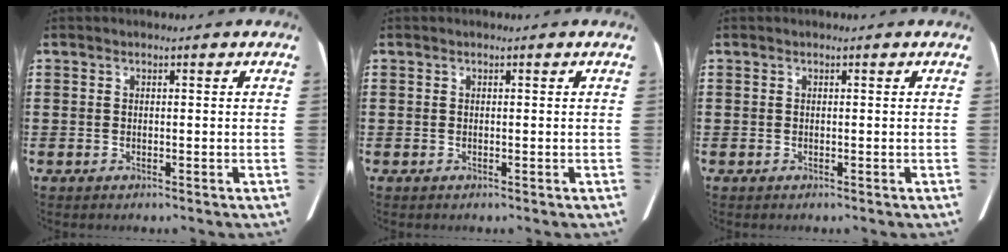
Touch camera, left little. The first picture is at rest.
{"total": 0.0}
{"total": 0.0}